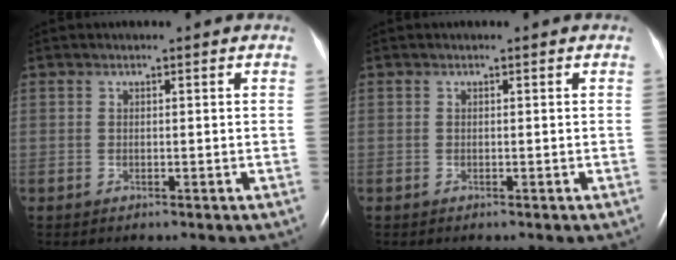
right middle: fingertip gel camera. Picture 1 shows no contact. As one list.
[{"total": 0.0}]